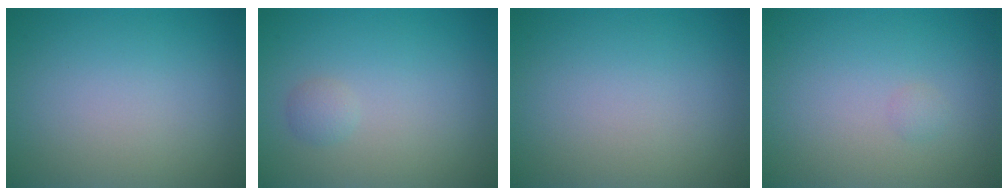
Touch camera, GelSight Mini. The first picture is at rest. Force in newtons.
{"total": 0.9, "press": 0.9, "slide": 0.0}
{"total": 0.0}
{"total": 0.5, "press": 0.5, "slide": 0.0}